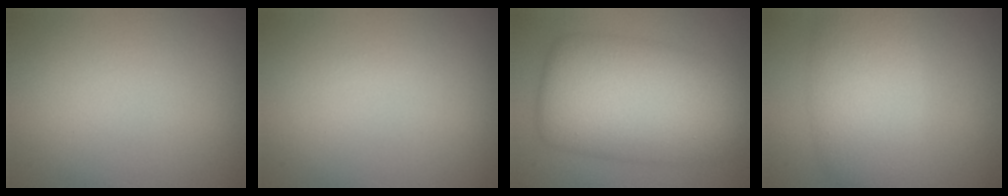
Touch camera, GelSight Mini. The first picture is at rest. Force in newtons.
{"total": 0.0}
{"total": 11.2, "press": 11.2, "slide": 0.1}
{"total": 6.2, "press": 6.2, "slide": 0.0}